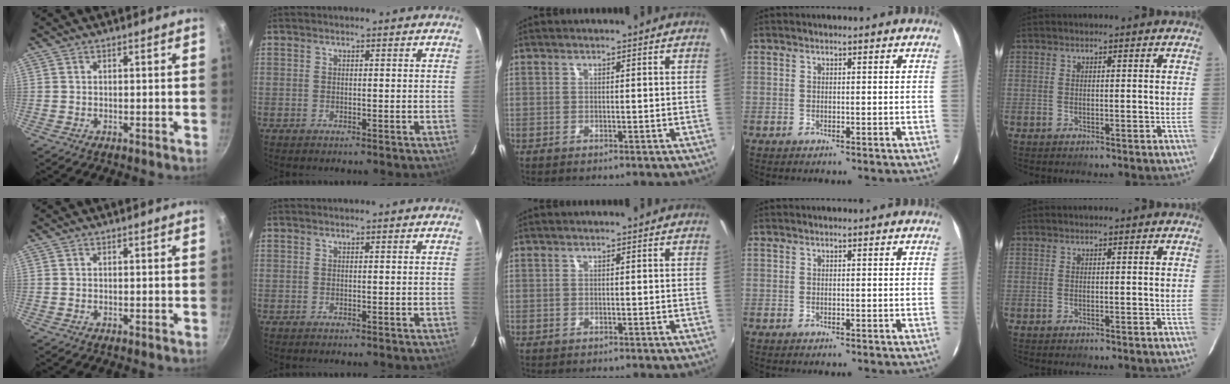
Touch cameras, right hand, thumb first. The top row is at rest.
{}